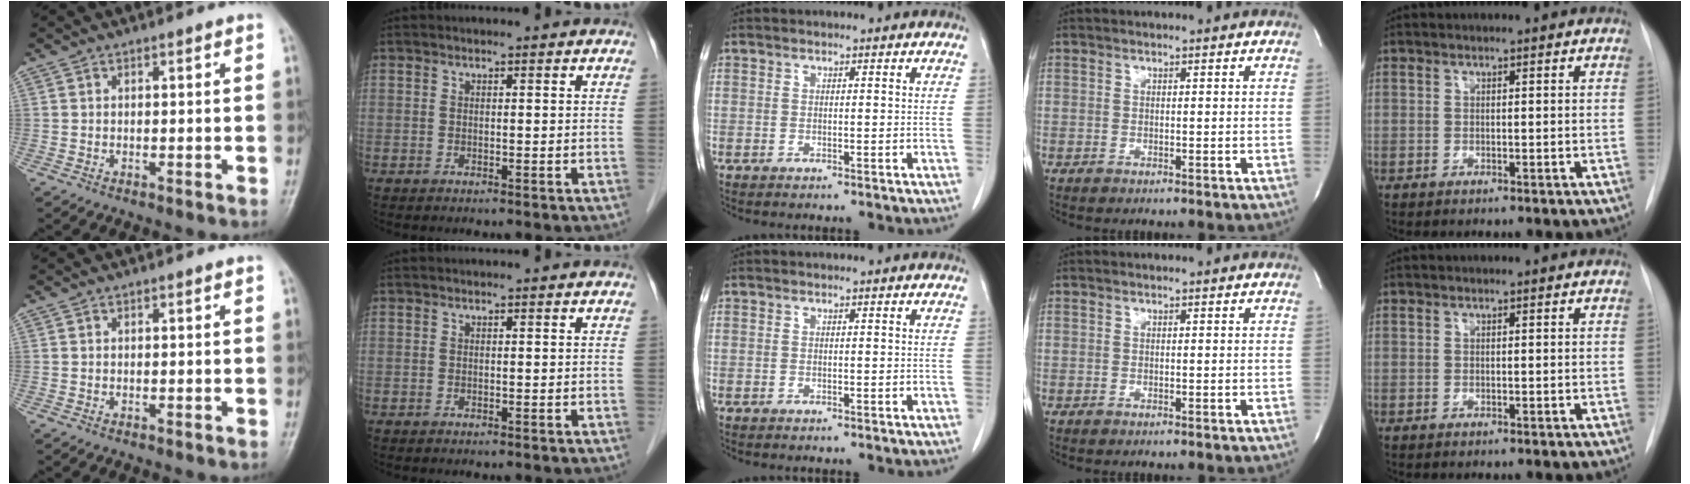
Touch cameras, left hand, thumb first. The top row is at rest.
{}